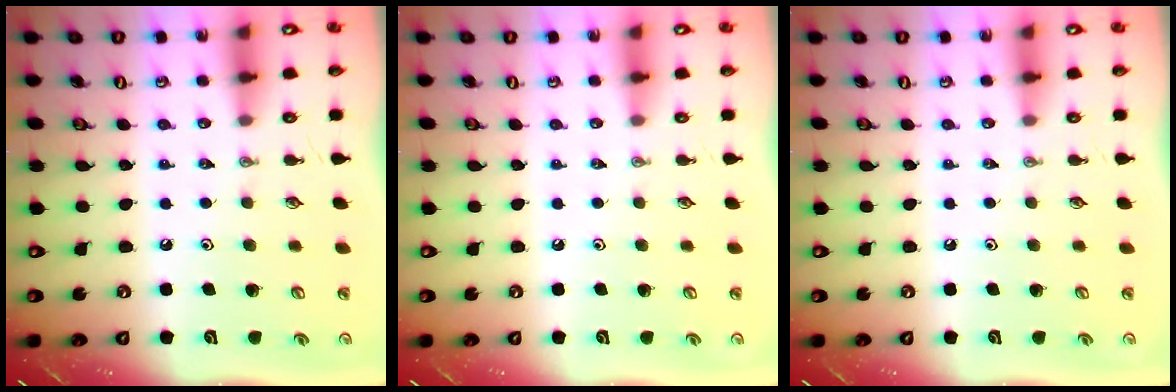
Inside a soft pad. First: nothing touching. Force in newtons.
{"total": 0.0}
{"total": 0.0}